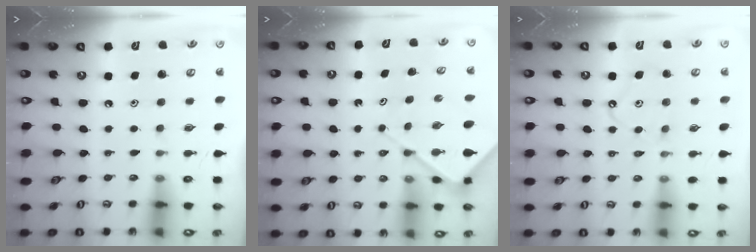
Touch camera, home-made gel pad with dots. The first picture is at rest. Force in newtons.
{"total": 7.0, "press": 6.9, "slide": 0.7}
{"total": 8.5, "press": 8.4, "slide": 0.9}